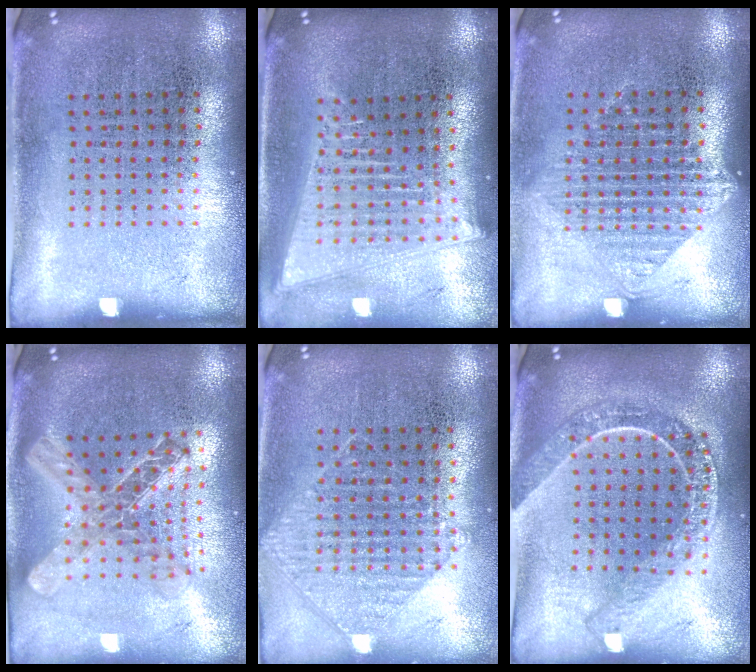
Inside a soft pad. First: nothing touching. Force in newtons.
{"total": 2.1, "press": 1.8, "slide": 1.0}
{"total": 1.3, "press": 1.1, "slide": 0.6}
{"total": 2.1, "press": 1.7, "slide": 1.3}
{"total": 0.9, "press": 0.9, "slide": 0.1}
{"total": 2.2, "press": 1.9, "slide": 1.2}